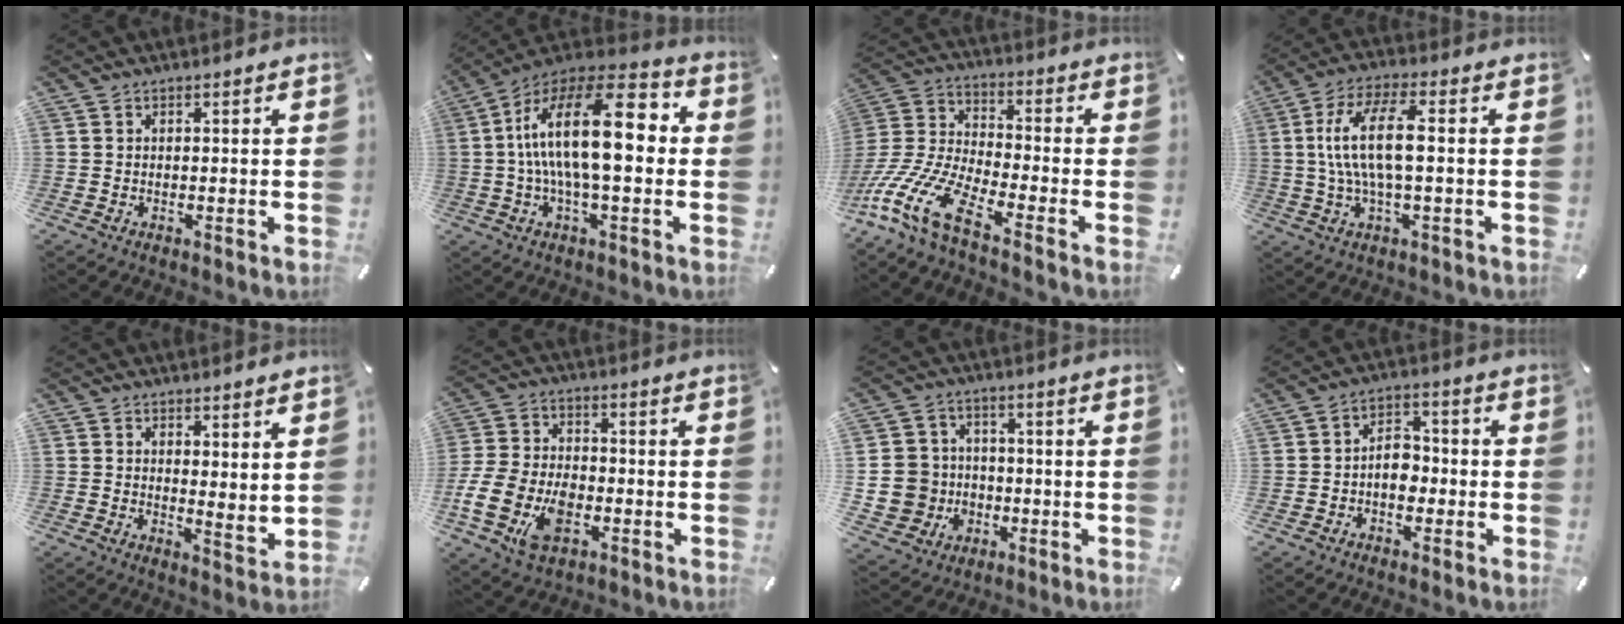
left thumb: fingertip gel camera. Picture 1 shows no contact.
{"total": 20.6, "force": [1.9, 8.0, 18.8], "torque": [-0.355, -0.012, 0.020]}
{"total": 15.8, "force": [-10.2, 5.3, 10.8], "torque": [-0.240, 0.024, -0.189]}
{"total": 12.1, "force": [0.6, 3.9, 11.4], "torque": [-0.234, -0.003, 0.005]}
{"total": 3.6, "force": [3.4, 1.1, 0.6], "torque": [0.003, -0.031, 0.060]}
{"total": 13.4, "force": [-4.8, 9.2, 8.5], "torque": [-0.187, 0.015, -0.087]}
{"total": 11.3, "force": [-1.7, 10.8, 2.9], "torque": [-0.072, 0.018, -0.023]}
{"total": 5.7, "force": [-1.5, 4.1, 3.6], "torque": [-0.054, 0.013, -0.028]}